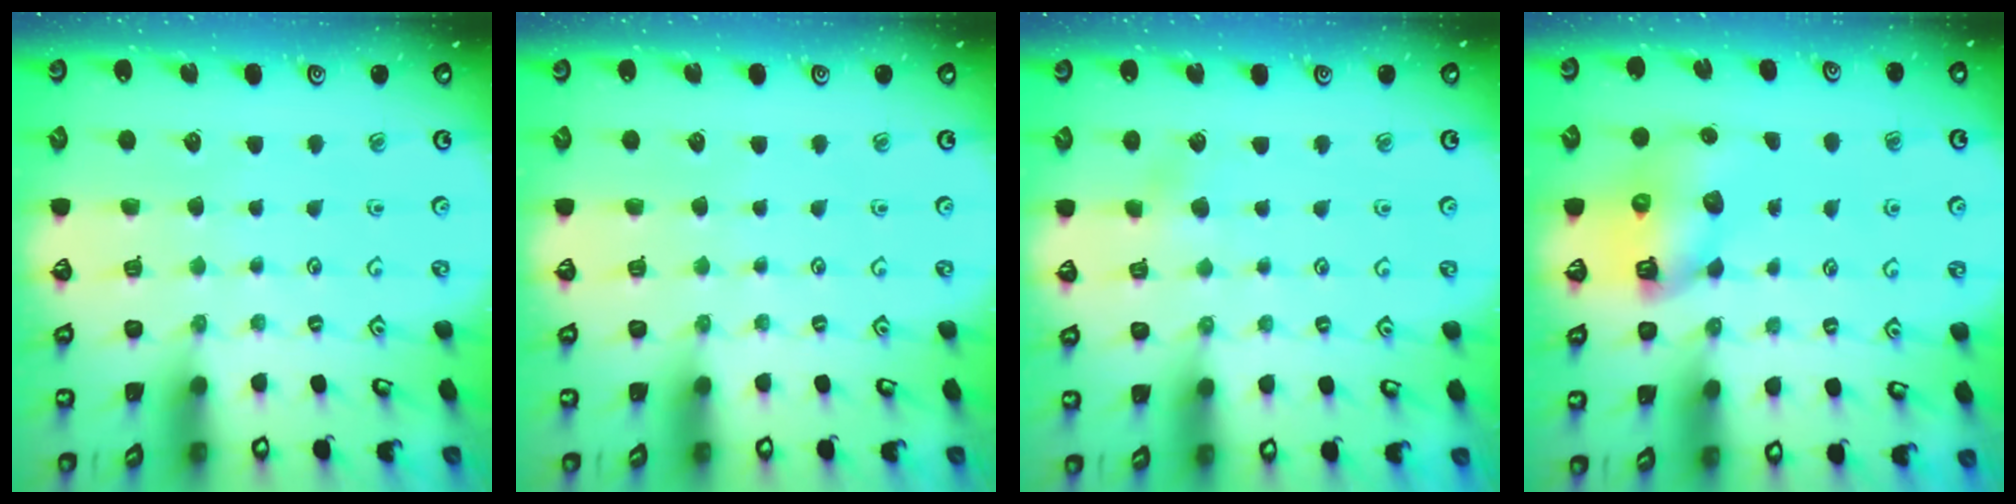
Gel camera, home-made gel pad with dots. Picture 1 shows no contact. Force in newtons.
{"total": 0.0}
{"total": 2.2, "press": 2.1, "slide": 0.5}
{"total": 8.9, "press": 8.8, "slide": 1.1}